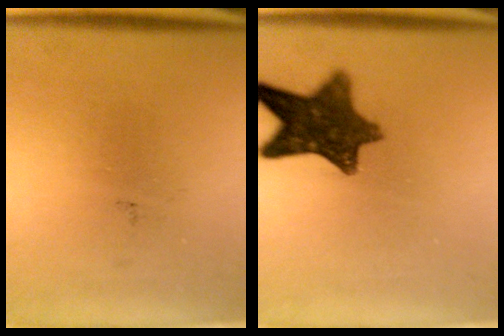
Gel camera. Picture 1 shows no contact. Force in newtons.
{"total": 10.4}